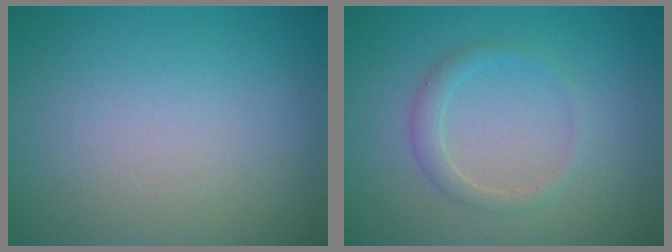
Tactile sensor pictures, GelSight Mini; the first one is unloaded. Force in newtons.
{"total": 1.7, "press": 1.7, "slide": 0.2}